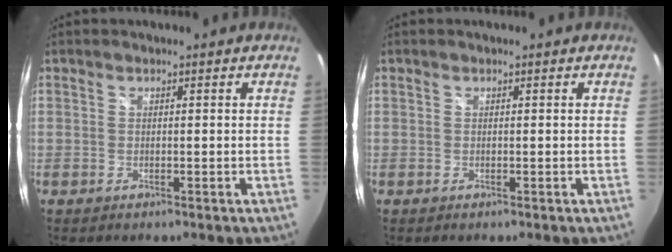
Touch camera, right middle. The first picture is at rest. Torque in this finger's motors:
{"motor_torque": [0.05, -0.13, -0.01, 0.00]}